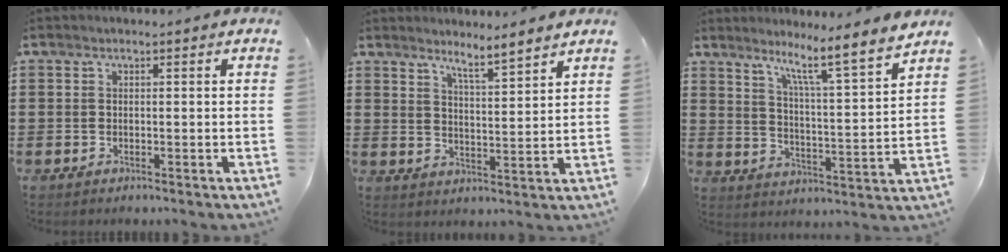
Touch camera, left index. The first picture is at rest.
{"total": 4.3, "force": [4.1, -0.5, 1.5], "torque": [-0.036, -0.025, 0.067]}
{"total": 7.4, "force": [6.0, -0.9, 4.2], "torque": [-0.080, -0.057, 0.087]}